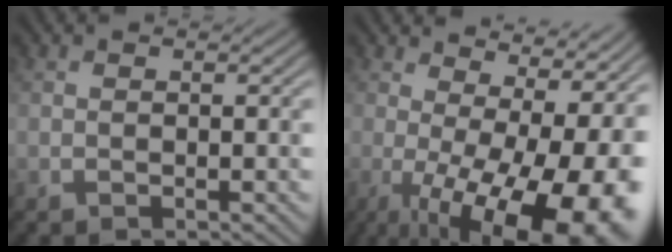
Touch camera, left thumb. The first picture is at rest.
{"total": 17.4, "force": [-2.1, 6.9, 15.9], "torque": [-0.179, -0.005, -0.023]}